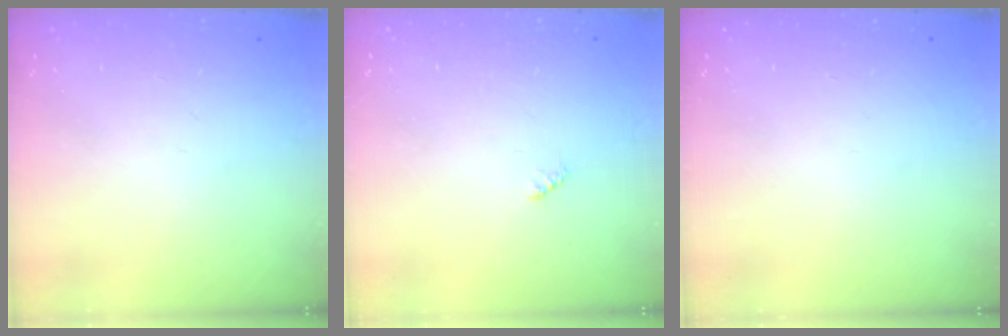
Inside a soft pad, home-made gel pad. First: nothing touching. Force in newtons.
{"total": 1.9, "press": 1.9, "slide": 0.4}
{"total": 0.0}